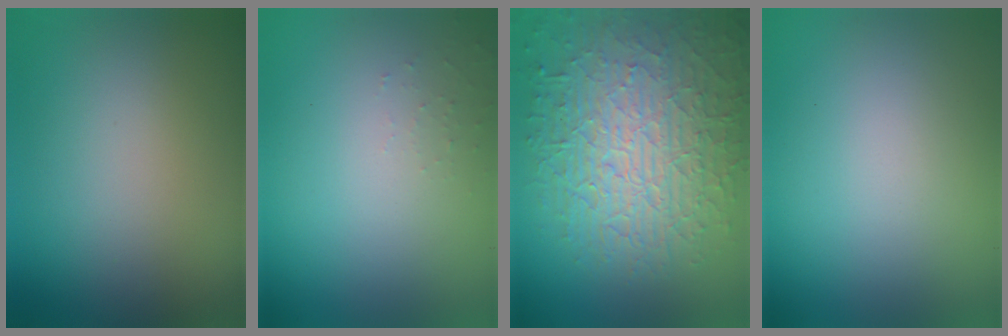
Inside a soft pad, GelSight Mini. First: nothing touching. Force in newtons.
{"total": 0.7, "press": 0.7, "slide": 0.1}
{"total": 10.1, "press": 6.6, "slide": 7.6}
{"total": 0.0}